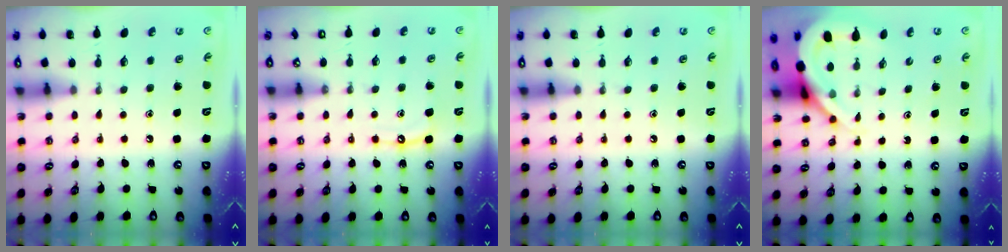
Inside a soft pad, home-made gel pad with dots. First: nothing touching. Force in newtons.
{"total": 6.1, "press": 6.1, "slide": 0.6}
{"total": 0.0}
{"total": 8.5, "press": 8.4, "slide": 1.1}